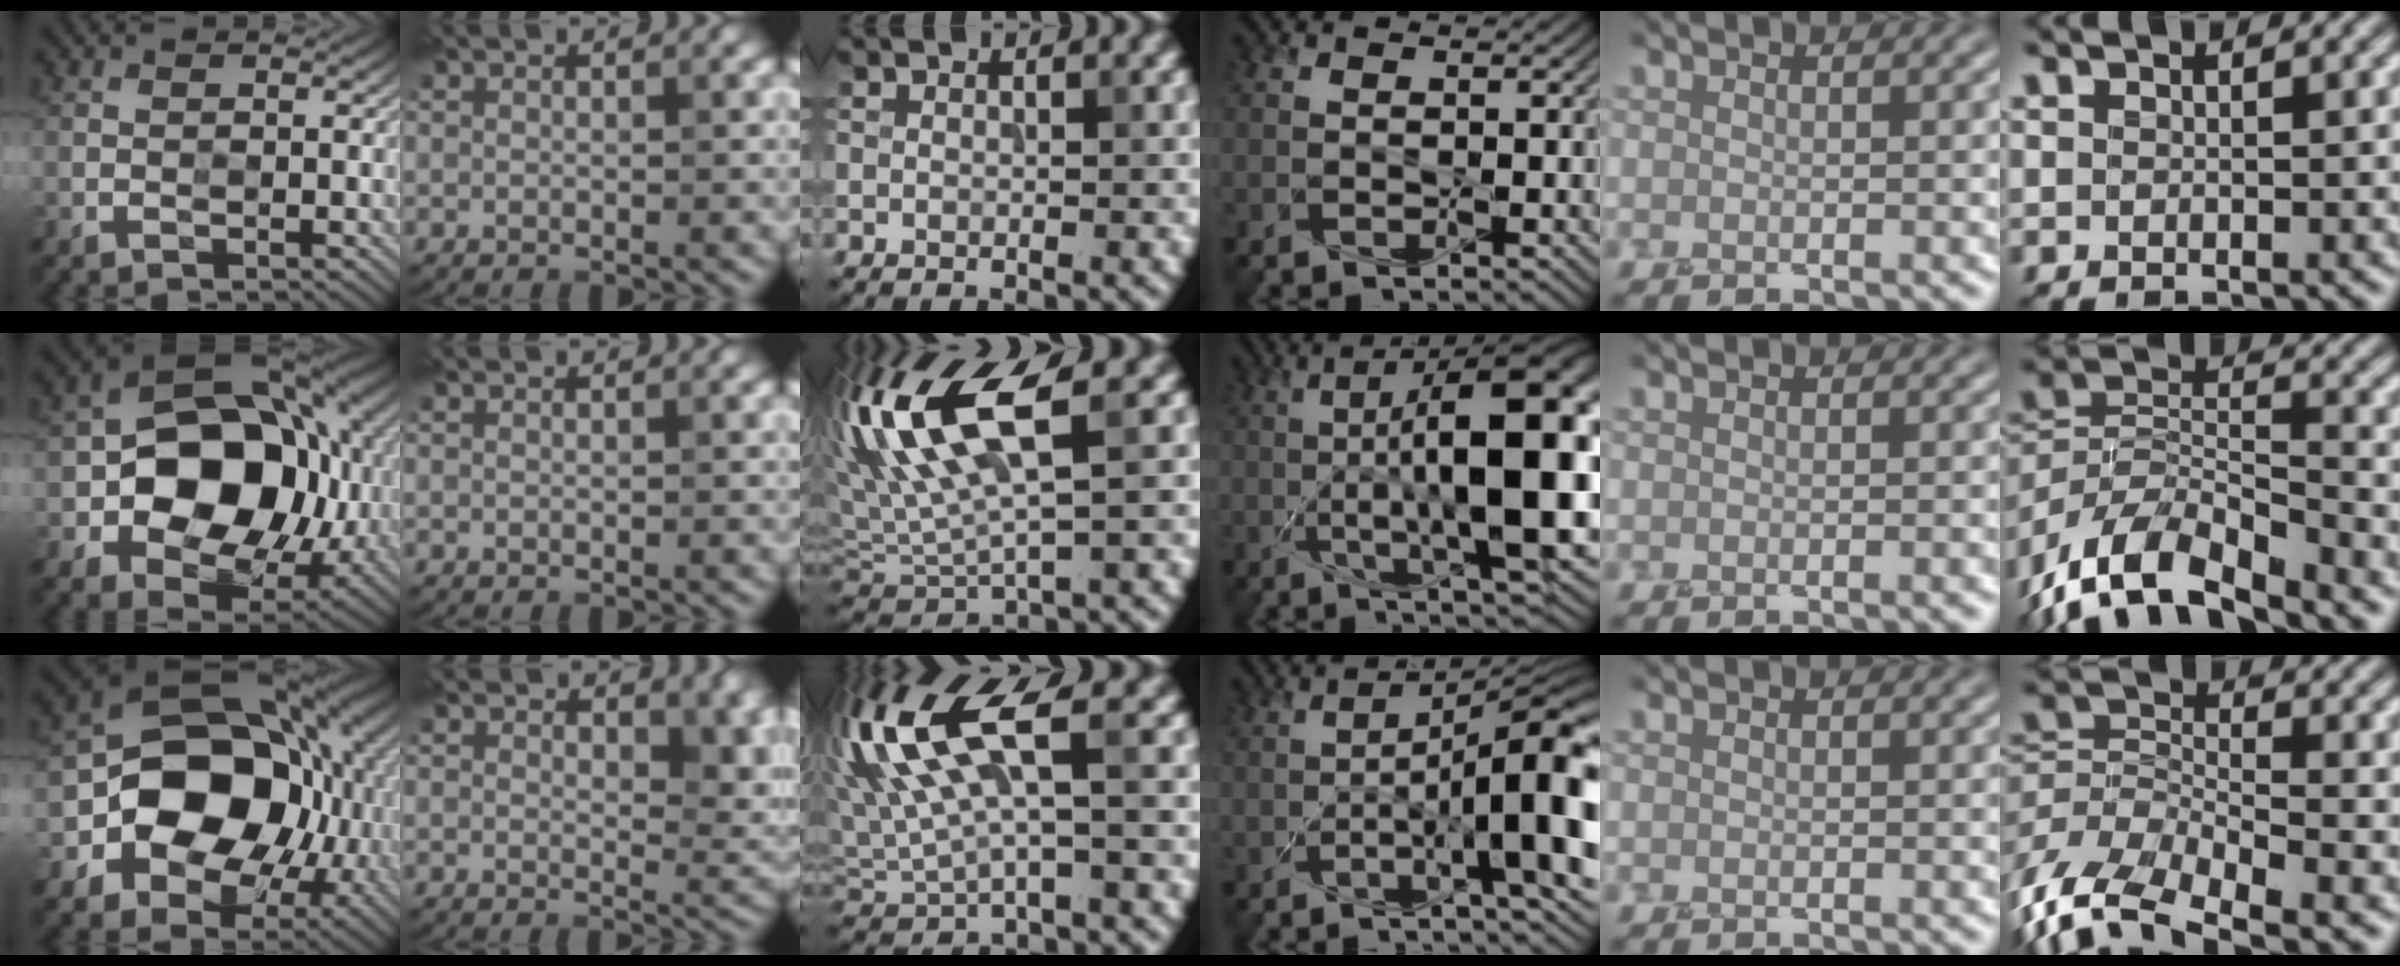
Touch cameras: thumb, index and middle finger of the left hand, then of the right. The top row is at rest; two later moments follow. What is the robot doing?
{"motion": "screw", "object": "medicine bottle"}